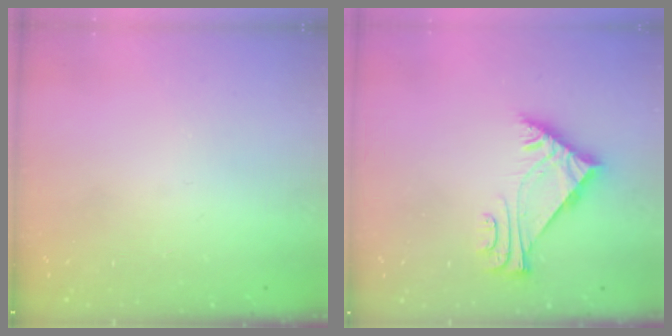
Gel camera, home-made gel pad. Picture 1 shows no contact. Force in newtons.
{"total": 6.4, "press": 6.3, "slide": 0.9}